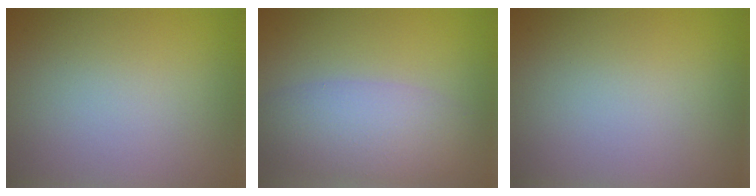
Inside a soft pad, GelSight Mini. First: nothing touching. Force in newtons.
{"total": 5.5, "press": 5.5, "slide": 0.3}
{"total": 0.0}